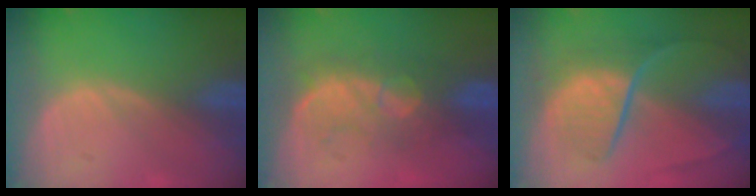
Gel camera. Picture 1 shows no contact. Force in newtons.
{"total": 7.7, "press": 7.5, "slide": 1.7}
{"total": 9.0, "press": 7.4, "slide": 5.1}